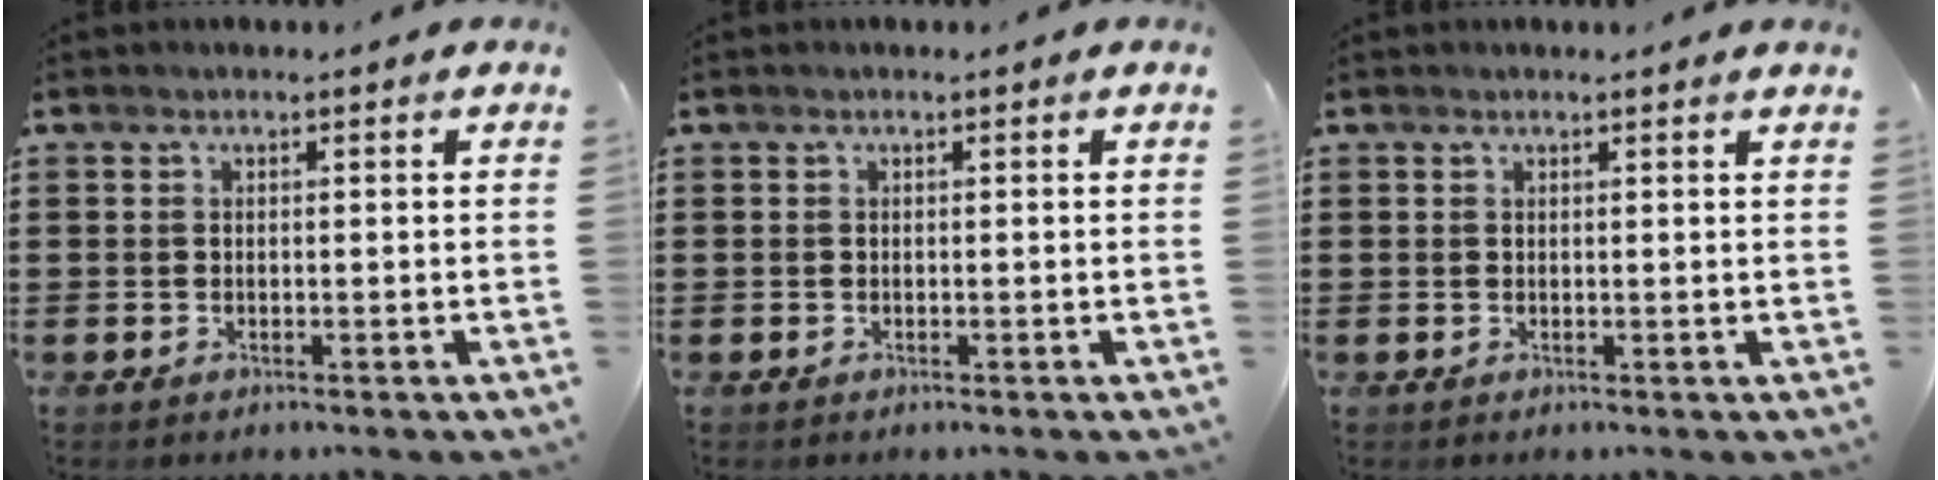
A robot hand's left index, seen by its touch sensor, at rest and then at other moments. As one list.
[{"total": 0.0}, {"total": 0.7, "force": [0.6, -0.1, 0.3], "torque": [-0.007, -0.003, 0.011]}]